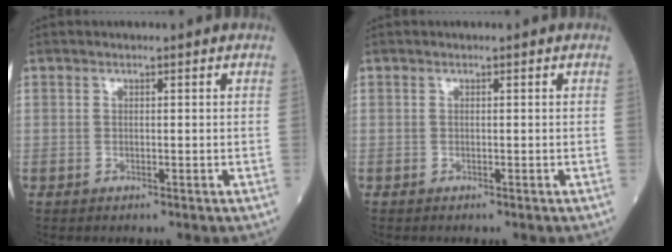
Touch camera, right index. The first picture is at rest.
{"total": 0.0}